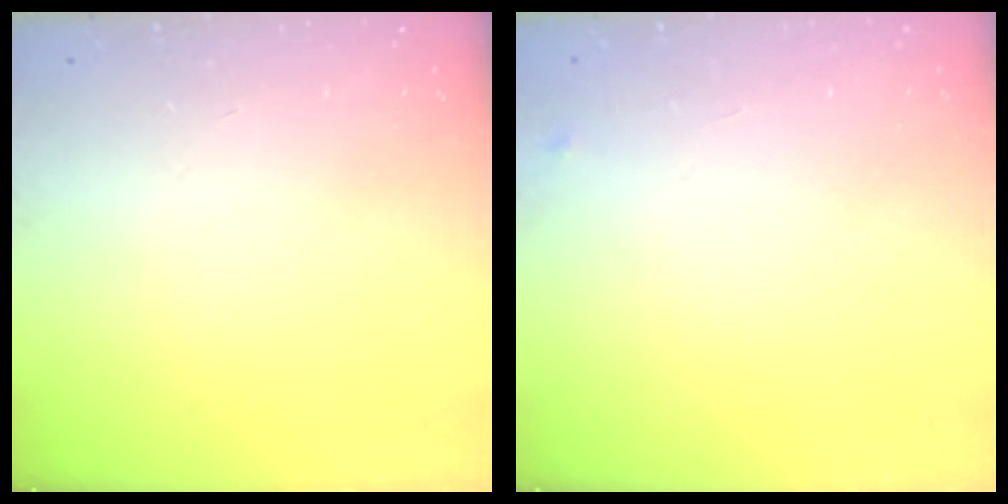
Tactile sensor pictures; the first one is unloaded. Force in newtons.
{"total": 2.5, "press": 2.4, "slide": 0.4}